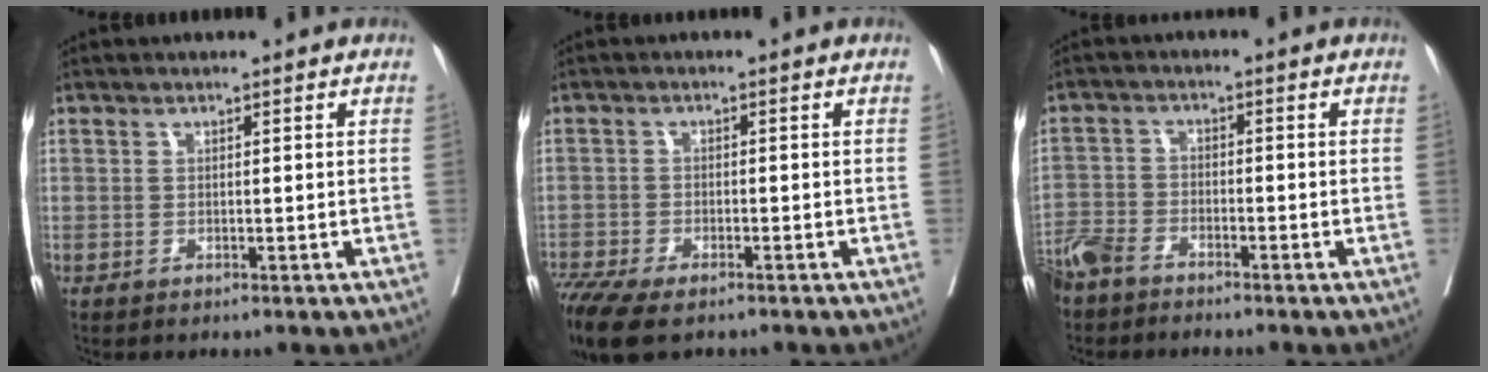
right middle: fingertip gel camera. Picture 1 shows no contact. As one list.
[{"total": 9.7, "force": [-7.3, 3.0, 5.6], "torque": [-0.108, -0.013, -0.123]}, {"total": 5.4, "force": [-4.7, 1.9, 1.9], "torque": [-0.036, -0.008, -0.094]}]